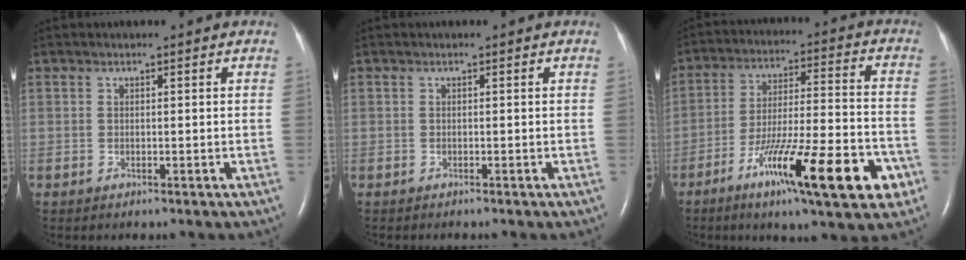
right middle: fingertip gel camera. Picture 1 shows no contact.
{"total": 0.6, "force": [-0.5, 0.1, 0.2], "torque": [-0.004, -0.002, -0.008]}
{"total": 18.8, "force": [-9.3, 2.2, 16.2], "torque": [-0.236, -0.012, -0.141]}